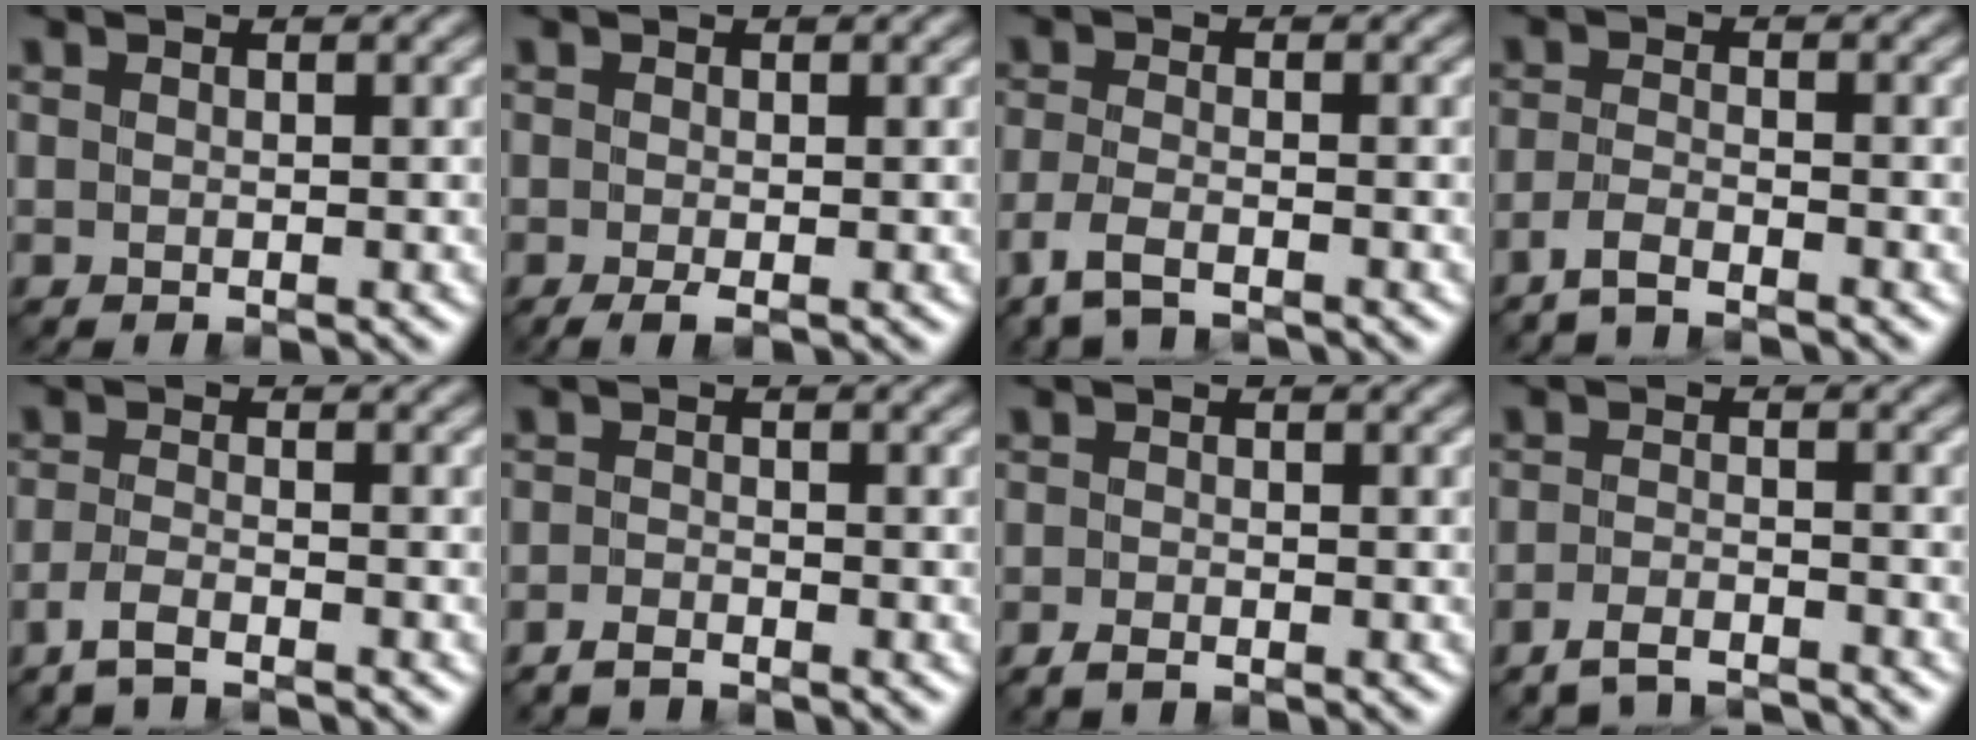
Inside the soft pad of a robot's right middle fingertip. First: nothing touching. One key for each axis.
{"total": 1.1, "fx": -0.5, "fy": 0.0, "fz": 1.0, "tx": -0.025, "ty": -0.003, "tz": -0.011}
{"total": 3.1, "fx": -2.5, "fy": 0.6, "fz": 1.8, "tx": -0.050, "ty": -0.007, "tz": -0.058}
{"total": 2.2, "fx": -2.0, "fy": 0.0, "fz": 1.0, "tx": -0.023, "ty": 0.003, "tz": -0.048}
{"total": 2.3, "fx": -1.9, "fy": 0.2, "fz": 1.3, "tx": -0.031, "ty": 0.001, "tz": -0.047}
{"total": 1.5, "fx": -1.4, "fy": 0.1, "fz": 0.5, "tx": -0.013, "ty": 0.005, "tz": -0.034}
{"total": 1.3, "fx": -1.0, "fy": 0.3, "fz": 0.7, "tx": -0.019, "ty": 0.002, "tz": -0.024}
{"total": 3.5, "fx": -3.3, "fy": 0.5, "fz": 1.2, "tx": -0.027, "ty": -0.002, "tz": -0.064}